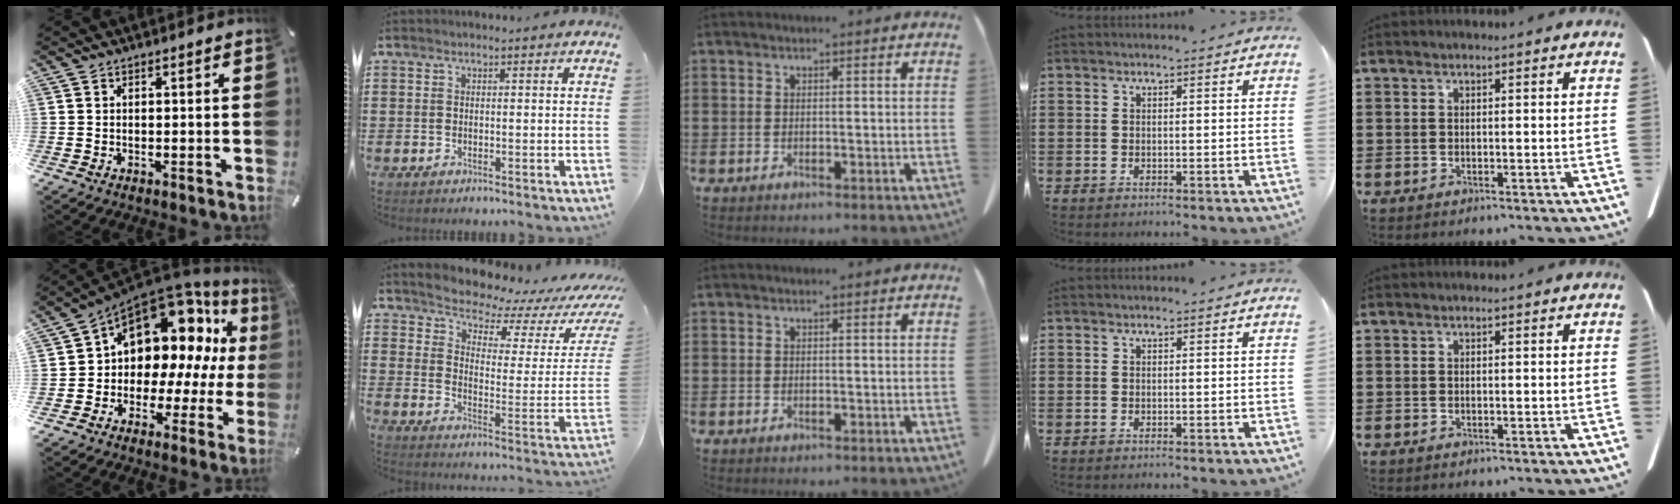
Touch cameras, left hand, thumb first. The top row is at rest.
{"thumb": {"total": 14.7, "force": [6.8, 10.2, 8.2], "torque": [-0.133, -0.064, 0.117]}, "index": {"total": 5.2, "force": [5.1, 0.7, 0.6], "torque": [-0.045, -0.049, 0.085]}}